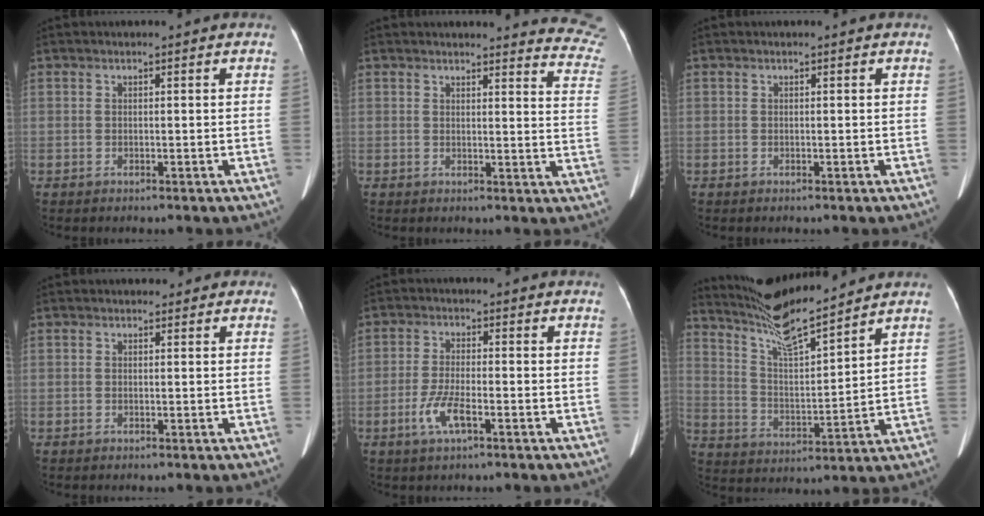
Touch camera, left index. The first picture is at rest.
{"total": 12.5, "force": [12.5, 0.3, 1.1], "torque": [0.024, -0.116, 0.096]}
{"total": 0.0}
{"total": 1.0, "force": [0.4, 0.9, 0.0], "torque": [0.005, 0.007, 0.002]}
{"total": 4.8, "force": [-2.4, 0.9, 4.1], "torque": [-0.093, -0.007, -0.045]}
{"total": 11.8, "force": [10.8, -0.6, 4.8], "torque": [-0.097, 0.002, 0.202]}